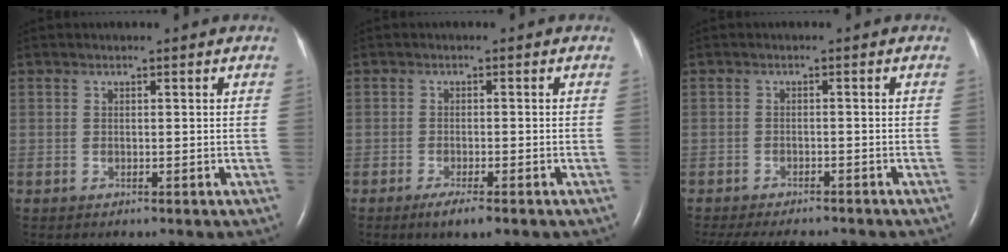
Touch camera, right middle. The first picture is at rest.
{"total": 3.3, "force": [-2.2, 0.4, 2.5], "torque": [-0.047, -0.007, -0.035]}
{"total": 10.9, "force": [-9.6, 2.8, 4.3], "torque": [-0.078, -0.010, -0.128]}